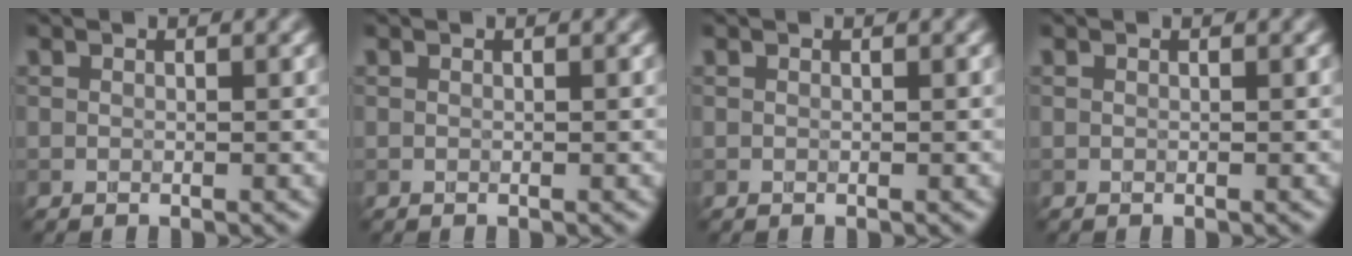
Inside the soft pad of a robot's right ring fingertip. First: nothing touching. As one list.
[{"total": 0.0}, {"total": 0.0}, {"total": 0.0}]